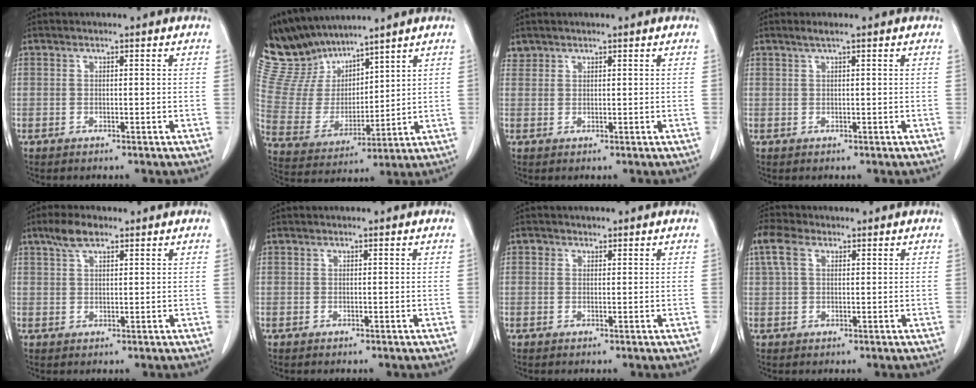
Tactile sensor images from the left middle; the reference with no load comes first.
{"total": 11.7, "force": [11.0, 3.4, 1.9], "torque": [-0.067, 0.011, 0.238]}
{"total": 1.2, "force": [1.0, 0.6, -0.2], "torque": [0.009, 0.006, 0.019]}
{"total": 1.1, "force": [0.7, -0.1, 0.8], "torque": [-0.019, 0.007, 0.017]}
{"total": 3.9, "force": [2.7, 1.5, 2.4], "torque": [-0.052, 0.011, 0.053]}
{"total": 0.0}
{"total": 0.8, "force": [0.4, 0.7, 0.0], "torque": [0.008, 0.000, 0.004]}
{"total": 4.7, "force": [2.2, 2.7, 3.1], "torque": [-0.080, 0.025, 0.046]}